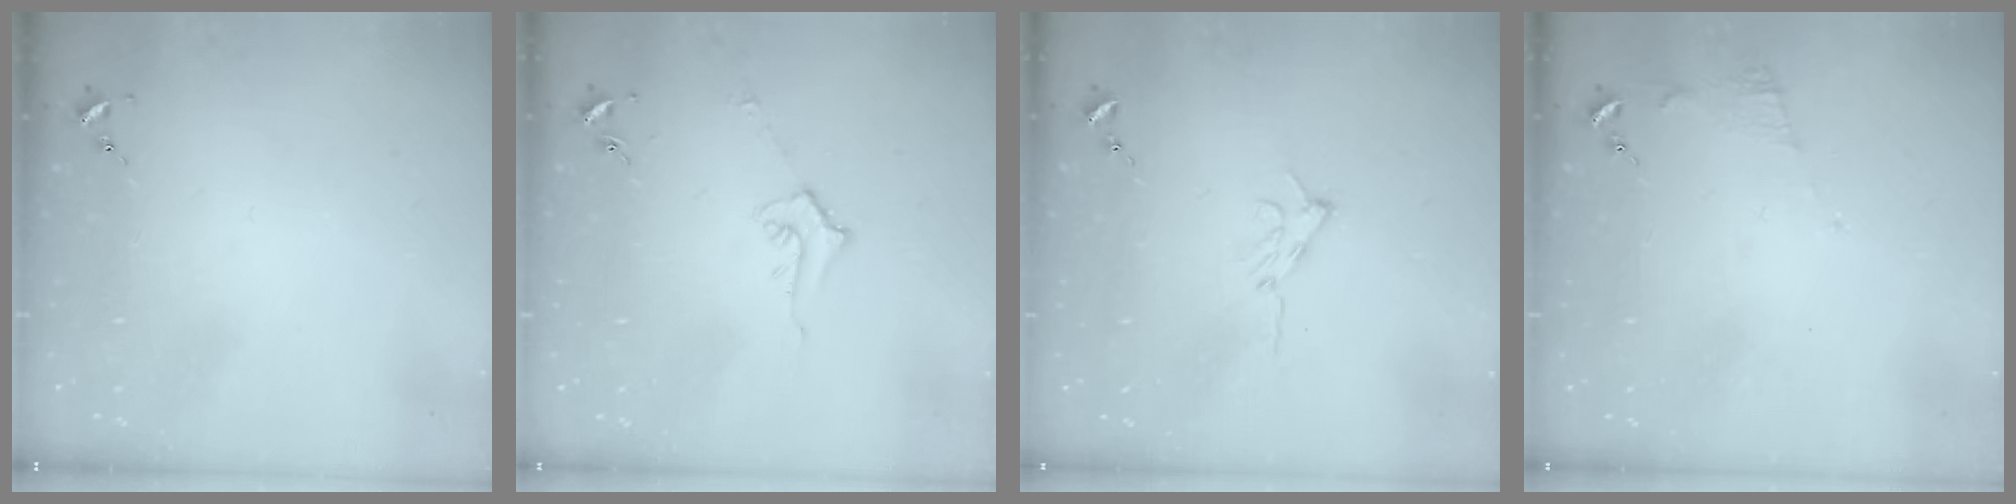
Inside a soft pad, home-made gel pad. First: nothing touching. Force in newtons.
{"total": 5.1, "press": 5.0, "slide": 0.6}
{"total": 6.5, "press": 6.5, "slide": 0.8}
{"total": 6.7, "press": 6.7, "slide": 0.5}